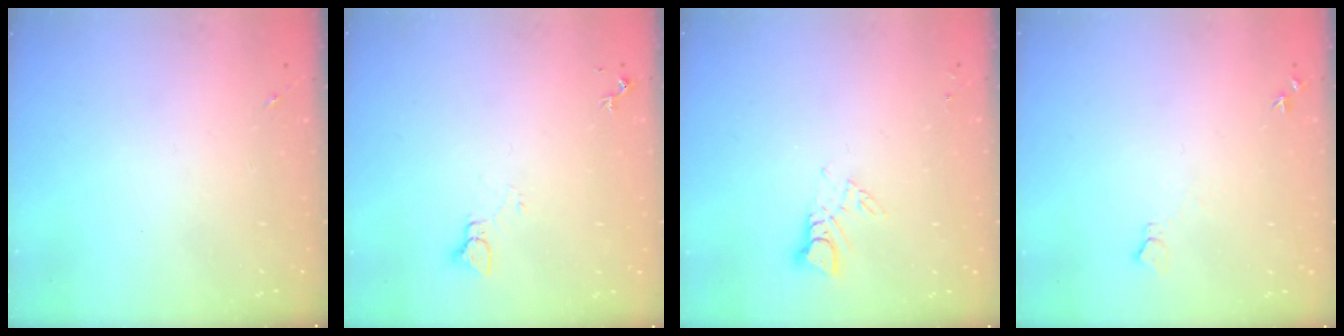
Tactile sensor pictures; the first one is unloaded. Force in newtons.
{"total": 4.3, "press": 4.3, "slide": 0.4}
{"total": 3.8, "press": 3.8, "slide": 0.2}
{"total": 5.5, "press": 5.5, "slide": 0.7}